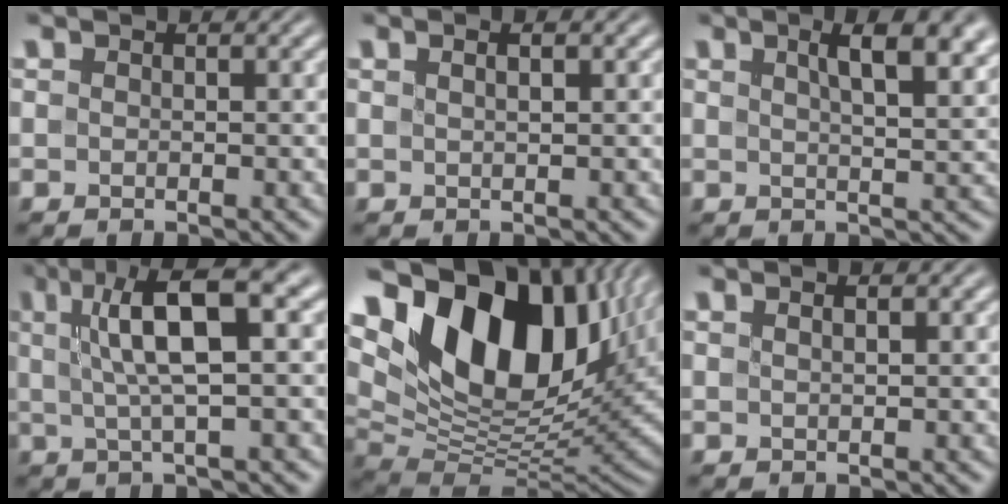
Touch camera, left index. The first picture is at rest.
{"total": 1.9, "force": [1.0, 0.6, 1.5], "torque": [-0.011, -0.004, 0.005]}
{"total": 6.3, "force": [3.1, 2.3, 4.9], "torque": [-0.053, 0.015, 0.039]}
{"total": 8.2, "force": [2.3, 2.0, 7.6], "torque": [-0.127, 0.013, 0.033]}
{"total": 17.1, "force": [7.5, 9.7, 12.0], "torque": [-0.213, 0.022, 0.126]}
{"total": 1.6, "force": [0.9, 0.5, 1.2], "torque": [-0.013, -0.004, 0.009]}